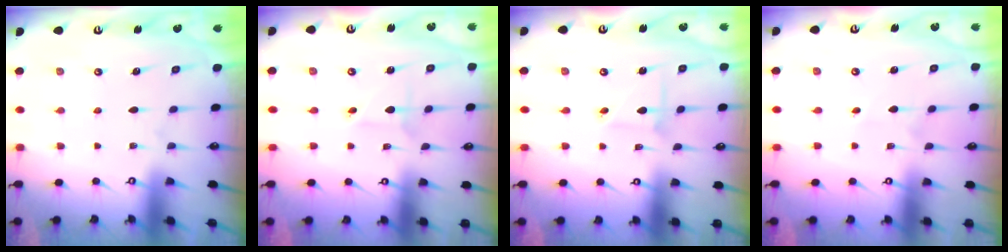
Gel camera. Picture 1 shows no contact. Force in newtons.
{"total": 2.0, "press": 2.0, "slide": 0.3}
{"total": 2.3, "press": 2.3, "slide": 0.3}
{"total": 1.4, "press": 1.3, "slide": 0.1}